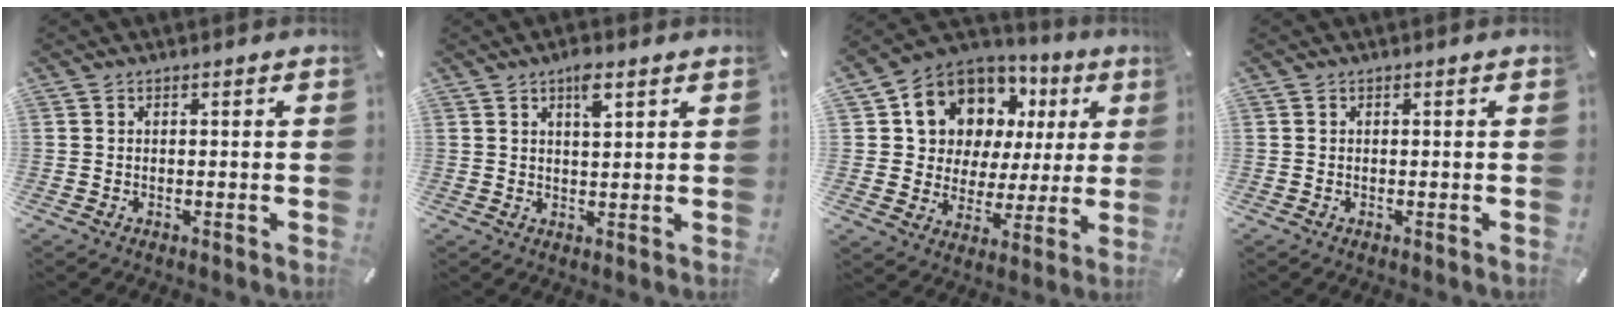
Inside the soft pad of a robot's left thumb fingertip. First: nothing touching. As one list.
[{"total": 4.3, "force": [2.5, 1.6, 3.2], "torque": [-0.045, -0.006, 0.037]}, {"total": 12.0, "force": [5.8, 9.9, 3.5], "torque": [-0.077, -0.040, 0.114]}, {"total": 0.0}]